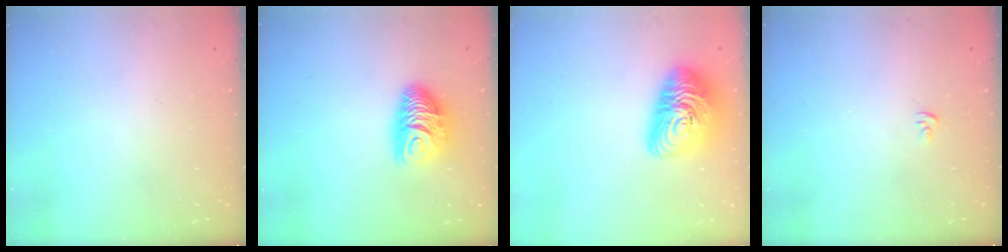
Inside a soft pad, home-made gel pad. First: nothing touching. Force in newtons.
{"total": 9.6, "press": 9.6, "slide": 0.4}
{"total": 15.1, "press": 15.1, "slide": 1.1}
{"total": 4.1, "press": 4.1, "slide": 0.4}